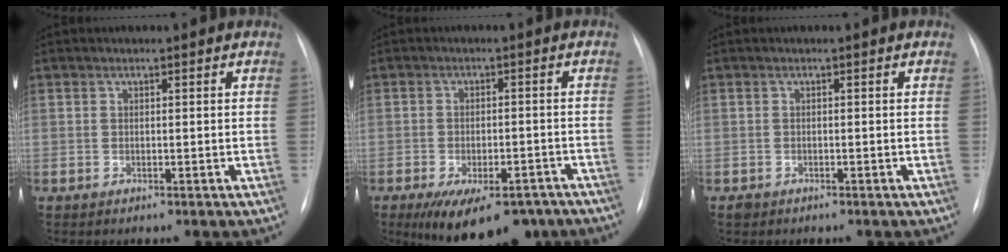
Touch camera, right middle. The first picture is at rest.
{"total": 13.2, "force": [-9.3, 5.7, 7.3], "torque": [-0.111, -0.005, -0.126]}
{"total": 0.7, "force": [-0.5, 0.5, 0.2], "torque": [-0.004, 0.001, -0.008]}